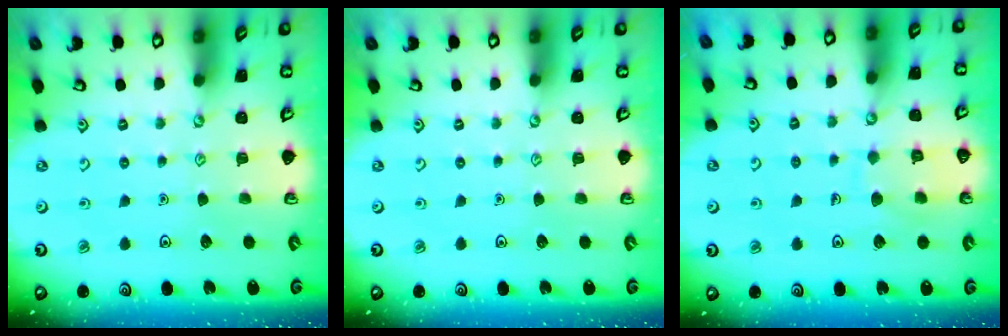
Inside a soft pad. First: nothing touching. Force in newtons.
{"total": 0.0}
{"total": 7.8, "press": 7.8, "slide": 0.7}